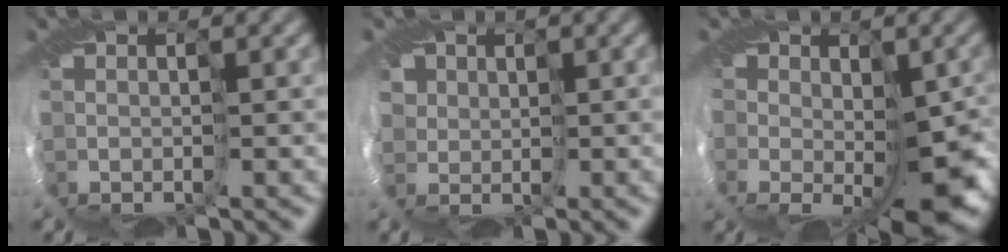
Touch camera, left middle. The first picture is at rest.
{"total": 5.3, "force": [2.6, 4.2, 1.9], "torque": [-0.049, 0.015, 0.032]}
{"total": 9.1, "force": [-2.2, 4.3, 7.7], "torque": [-0.120, -0.025, -0.031]}